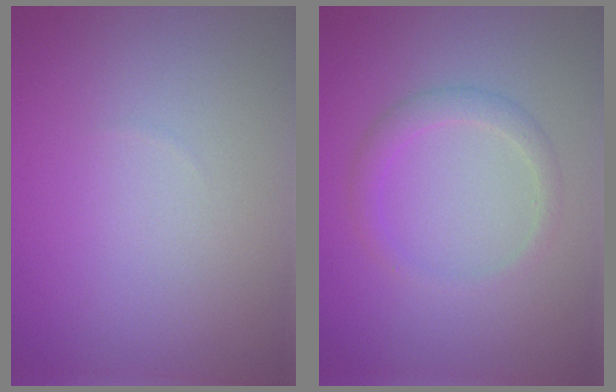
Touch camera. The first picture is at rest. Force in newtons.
{"total": 1.9, "press": 1.9, "slide": 0.1}